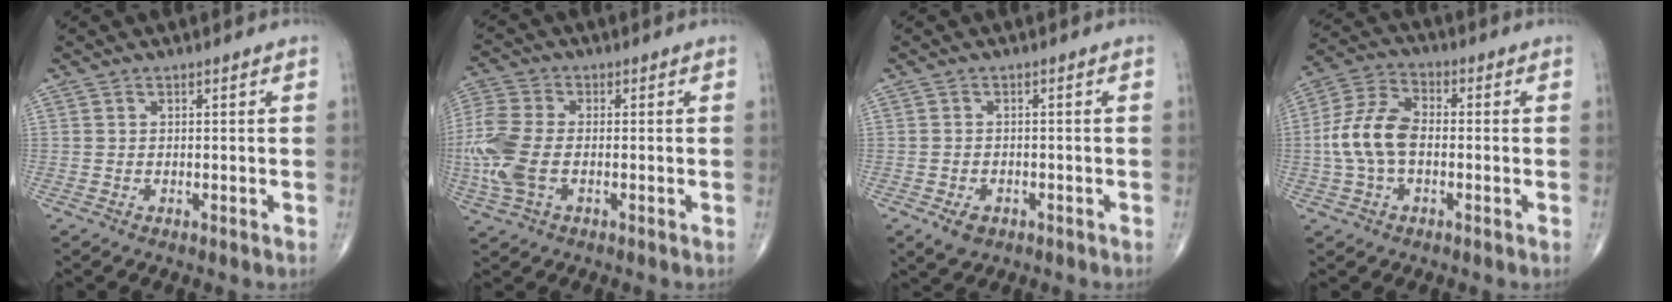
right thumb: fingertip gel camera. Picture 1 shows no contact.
{"total": 11.6, "force": [-2.0, 6.7, 9.3], "torque": [-0.241, 0.007, -0.041]}
{"total": 3.2, "force": [-1.6, 2.2, 1.8], "torque": [-0.026, 0.001, -0.020]}
{"total": 10.8, "force": [-1.0, 6.4, 8.5], "torque": [-0.177, 0.030, -0.027]}